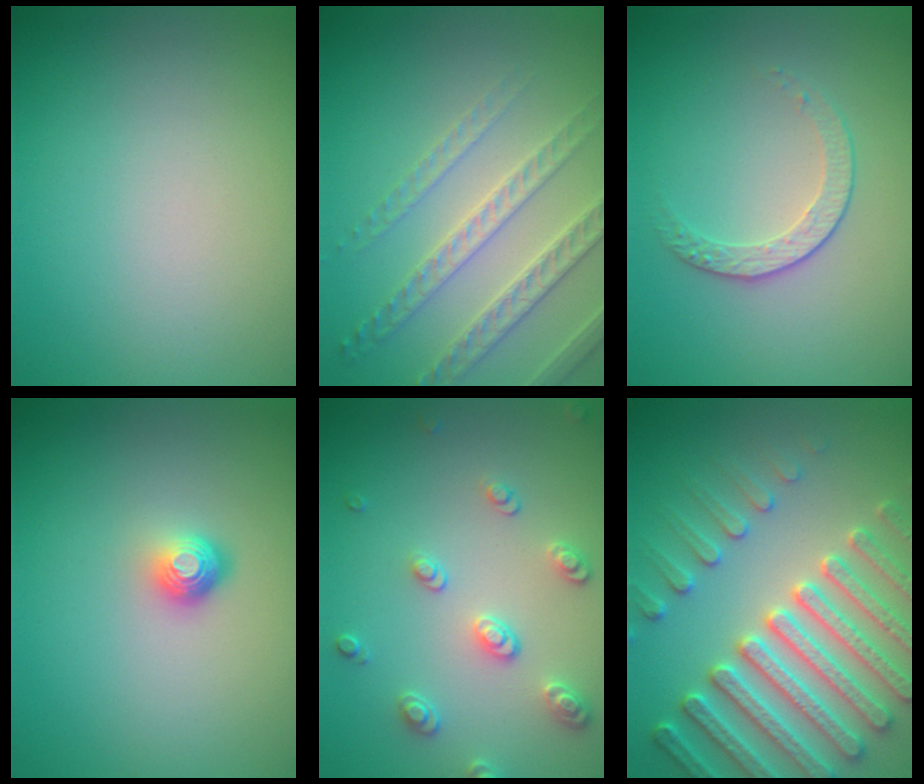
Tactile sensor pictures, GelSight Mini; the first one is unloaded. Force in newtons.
{"total": 4.5, "press": 3.6, "slide": 2.7}
{"total": 1.8, "press": 1.3, "slide": 1.3}
{"total": 1.8, "press": 1.2, "slide": 1.4}
{"total": 2.6, "press": 2.6, "slide": 0.2}
{"total": 7.7, "press": 7.4, "slide": 2.0}